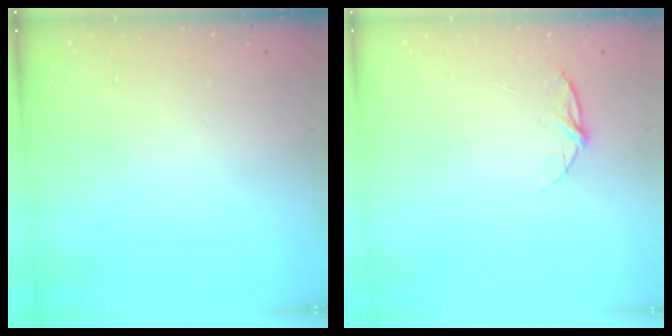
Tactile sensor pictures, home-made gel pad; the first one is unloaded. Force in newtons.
{"total": 5.2, "press": 5.2, "slide": 0.5}